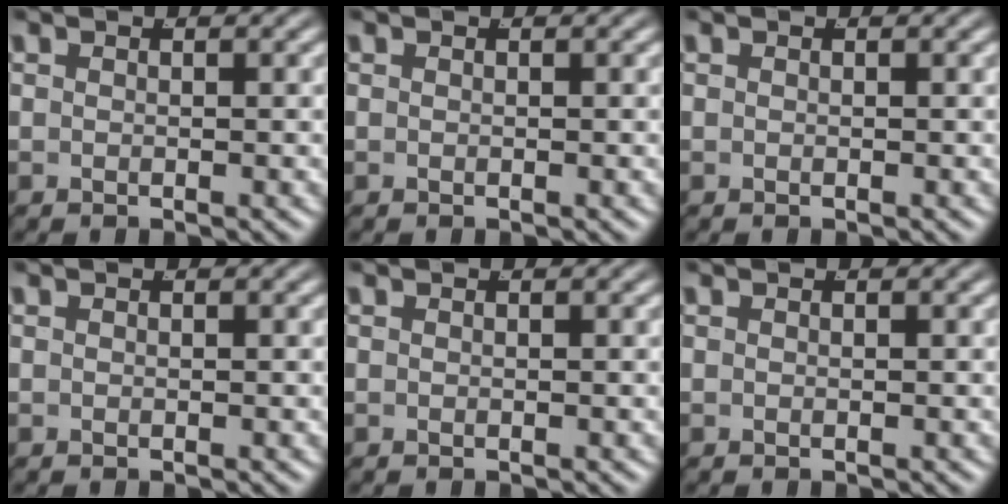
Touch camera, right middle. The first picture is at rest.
{"total": 0.0}
{"total": 0.0}
{"total": 0.0}
{"total": 0.0}
{"total": 0.0}